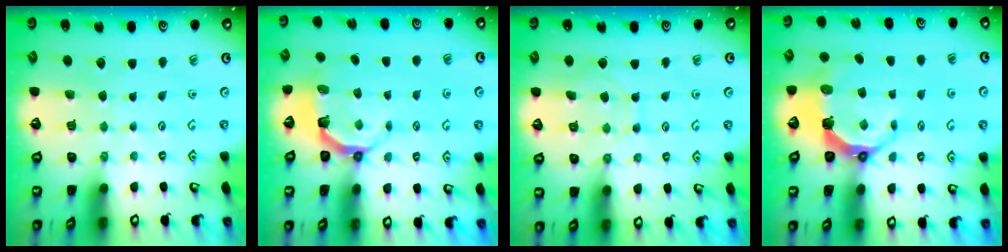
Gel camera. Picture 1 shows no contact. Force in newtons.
{"total": 5.1, "press": 3.6, "slide": 3.6}
{"total": 7.6, "press": 7.5, "slide": 0.9}
{"total": 7.4, "press": 5.6, "slide": 4.8}